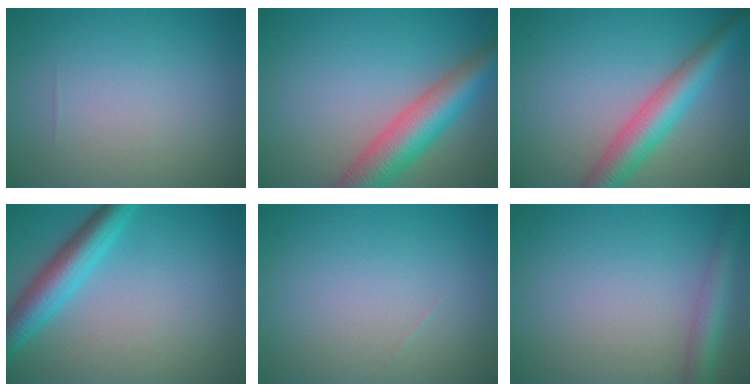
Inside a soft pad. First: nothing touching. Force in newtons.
{"total": 6.9, "press": 6.9, "slide": 0.3}
{"total": 5.2, "press": 5.2, "slide": 0.1}
{"total": 4.8, "press": 4.8, "slide": 0.2}
{"total": 0.0}
{"total": 3.1, "press": 3.1, "slide": 0.1}